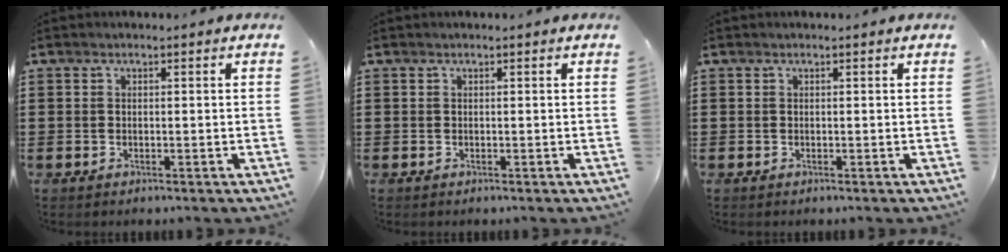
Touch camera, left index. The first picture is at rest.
{"total": 0.0}
{"total": 0.0}